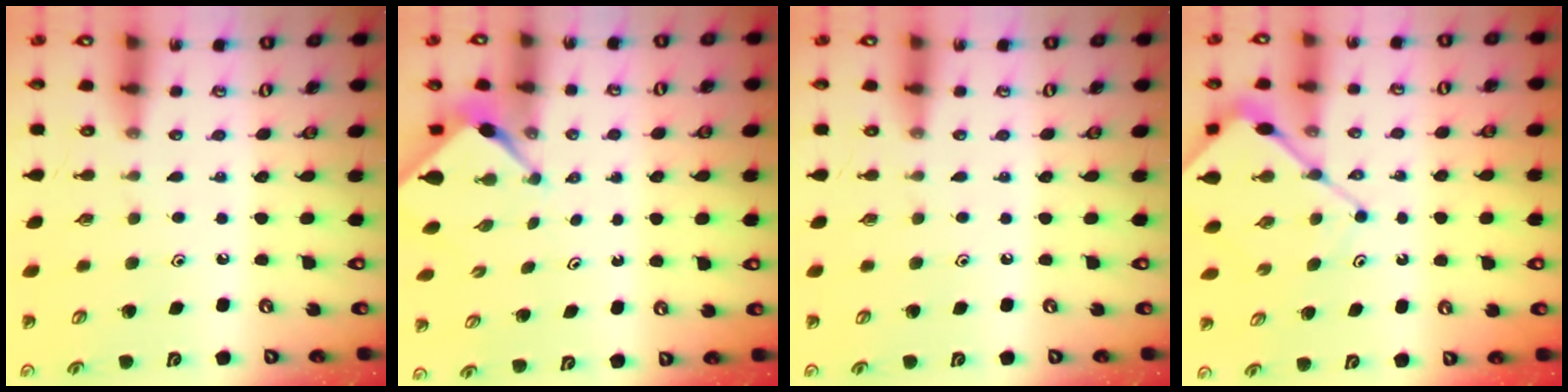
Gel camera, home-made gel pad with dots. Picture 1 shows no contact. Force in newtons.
{"total": 3.1, "press": 3.1, "slide": 0.4}
{"total": 0.0}
{"total": 8.6, "press": 8.5, "slide": 0.9}